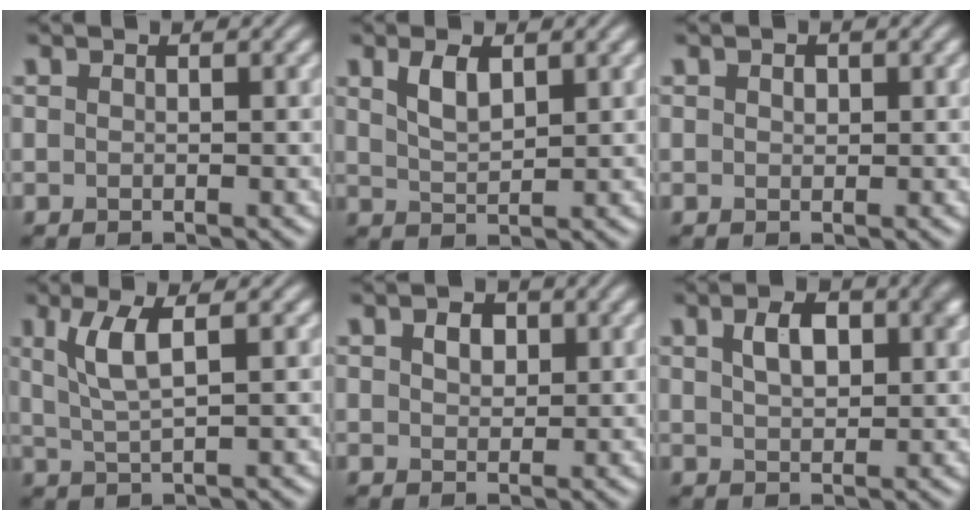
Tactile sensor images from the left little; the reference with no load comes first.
{"total": 2.8, "force": [1.5, 1.2, 2.0], "torque": [-0.046, 0.000, 0.032]}
{"total": 0.8, "force": [0.3, 0.6, 0.4], "torque": [-0.009, -0.001, 0.004]}
{"total": 3.7, "force": [1.3, 0.8, 3.3], "torque": [-0.072, -0.001, 0.029]}
{"total": 2.1, "force": [0.8, 1.4, 1.3], "torque": [-0.025, 0.002, 0.013]}
{"total": 4.5, "force": [1.5, 2.4, 3.5], "torque": [-0.060, 0.008, 0.027]}